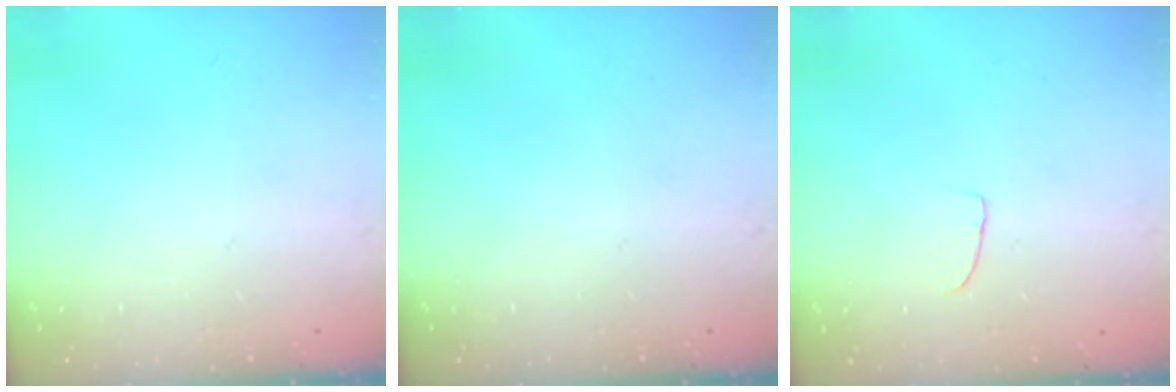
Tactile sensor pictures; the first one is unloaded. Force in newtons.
{"total": 0.0}
{"total": 2.5, "press": 2.5, "slide": 0.1}